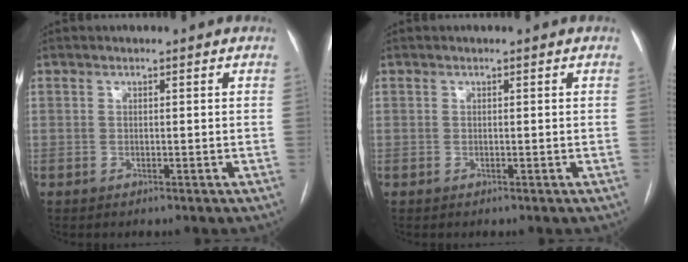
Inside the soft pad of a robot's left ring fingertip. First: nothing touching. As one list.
[{"total": 0.0}]